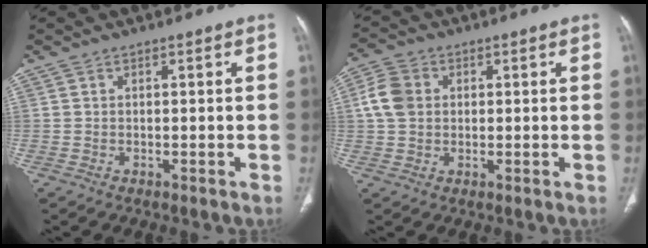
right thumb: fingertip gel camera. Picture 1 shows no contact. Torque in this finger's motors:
{"motor_torque": [0.48, 0.83, 0.38, -0.42, 0.24]}